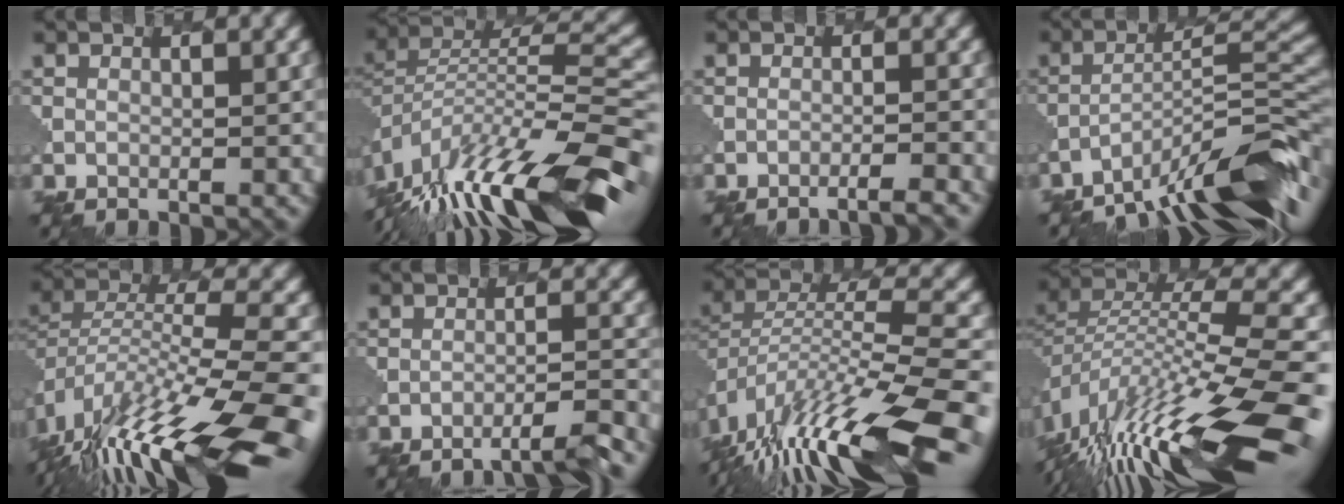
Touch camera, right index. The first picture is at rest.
{"total": 15.6, "force": [-10.3, 4.4, 10.9], "torque": [-0.209, 0.020, -0.178]}
{"total": 2.9, "force": [-2.5, 0.2, 1.4], "torque": [-0.013, 0.005, -0.047]}
{"total": 9.4, "force": [-6.7, 1.4, 6.4], "torque": [-0.088, 0.014, -0.114]}
{"total": 15.5, "force": [-10.3, 3.9, 10.9], "torque": [-0.204, 0.016, -0.170]}
{"total": 4.1, "force": [-3.3, 0.3, 2.4], "torque": [-0.029, 0.014, -0.059]}
{"total": 14.1, "force": [-8.6, 3.8, 10.6], "torque": [-0.199, 0.016, -0.144]}
{"total": 15.3, "force": [-9.0, 4.1, 11.7], "torque": [-0.232, 0.018, -0.153]}